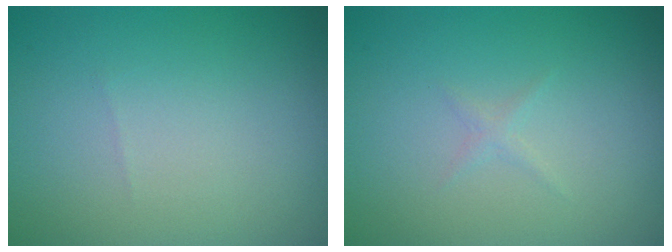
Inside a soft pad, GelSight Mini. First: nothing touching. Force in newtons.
{"total": 0.5, "press": 0.5, "slide": 0.0}